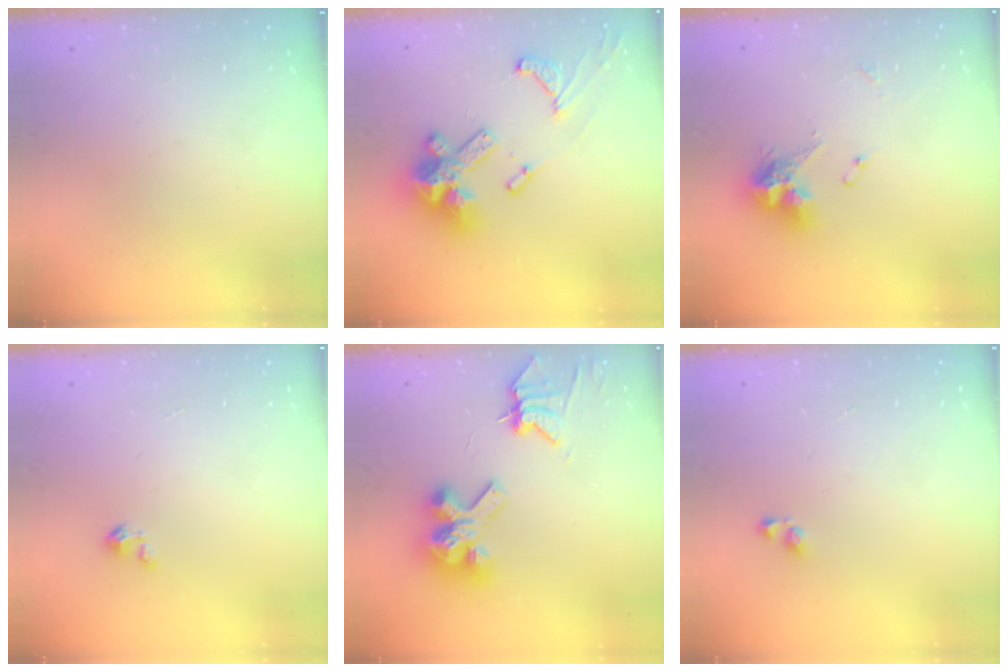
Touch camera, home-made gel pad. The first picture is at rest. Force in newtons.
{"total": 18.7, "press": 18.6, "slide": 1.9}
{"total": 9.9, "press": 9.8, "slide": 1.1}
{"total": 1.5, "press": 1.5, "slide": 0.1}
{"total": 10.4, "press": 10.3, "slide": 1.0}
{"total": 2.9, "press": 2.9, "slide": 0.2}